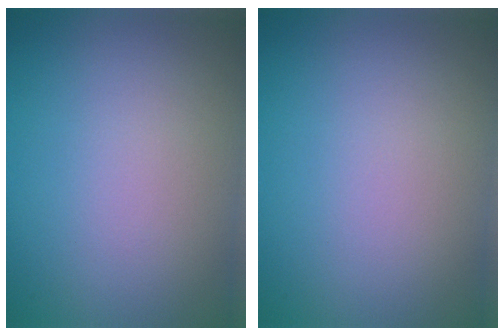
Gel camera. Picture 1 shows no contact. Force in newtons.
{"total": 0.0}